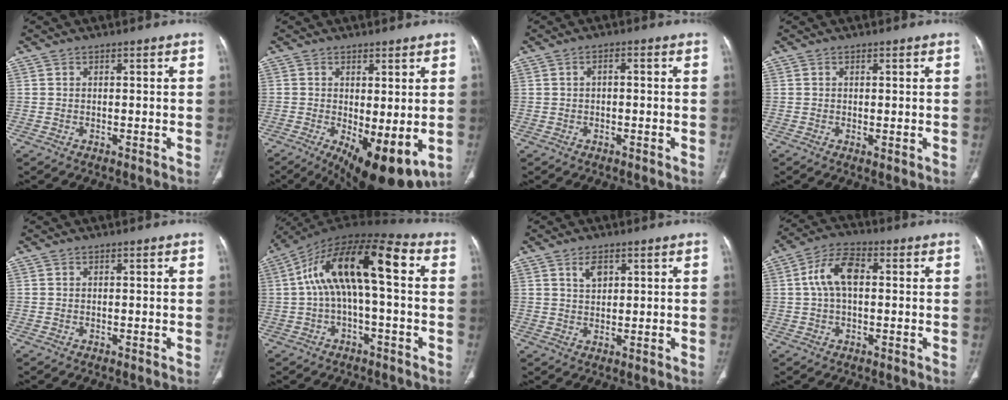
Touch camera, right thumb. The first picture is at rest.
{"total": 12.1, "force": [-2.9, 4.5, 10.8], "torque": [-0.160, -0.022, -0.028]}
{"total": 1.3, "force": [-0.1, 0.7, 1.0], "torque": [-0.016, 0.009, -0.004]}
{"total": 1.0, "force": [0.0, 0.3, 1.0], "torque": [-0.020, -0.007, 0.001]}
{"total": 0.0}
{"total": 16.0, "force": [1.7, 6.0, 14.8], "torque": [-0.259, 0.055, 0.021]}
{"total": 3.3, "force": [1.7, 1.8, 2.1], "torque": [-0.030, -0.008, 0.034]}
{"total": 8.1, "force": [1.0, 4.5, 6.6], "torque": [-0.129, 0.025, 0.013]}